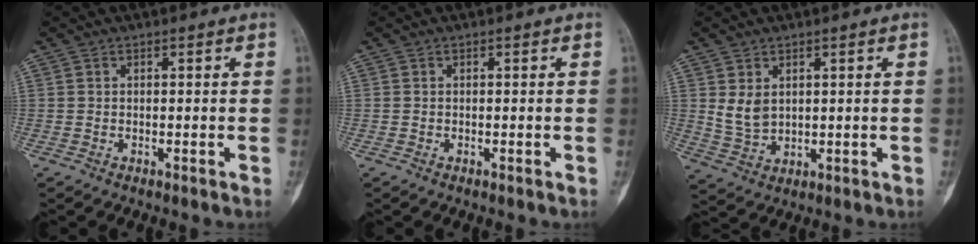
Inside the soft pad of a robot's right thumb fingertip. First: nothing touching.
{"total": 0.0}
{"total": 5.0, "force": [1.6, 3.4, 3.3], "torque": [-0.053, -0.013, 0.046]}